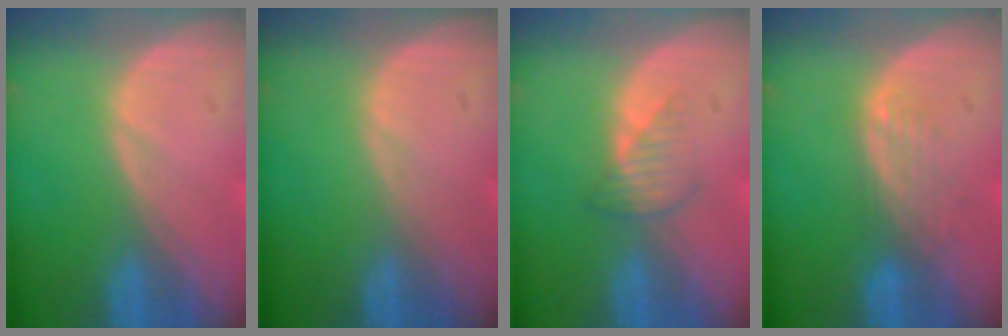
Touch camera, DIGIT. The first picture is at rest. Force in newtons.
{"total": 0.0}
{"total": 2.5, "press": 2.5, "slide": 0.3}
{"total": 3.5, "press": 2.8, "slide": 2.0}